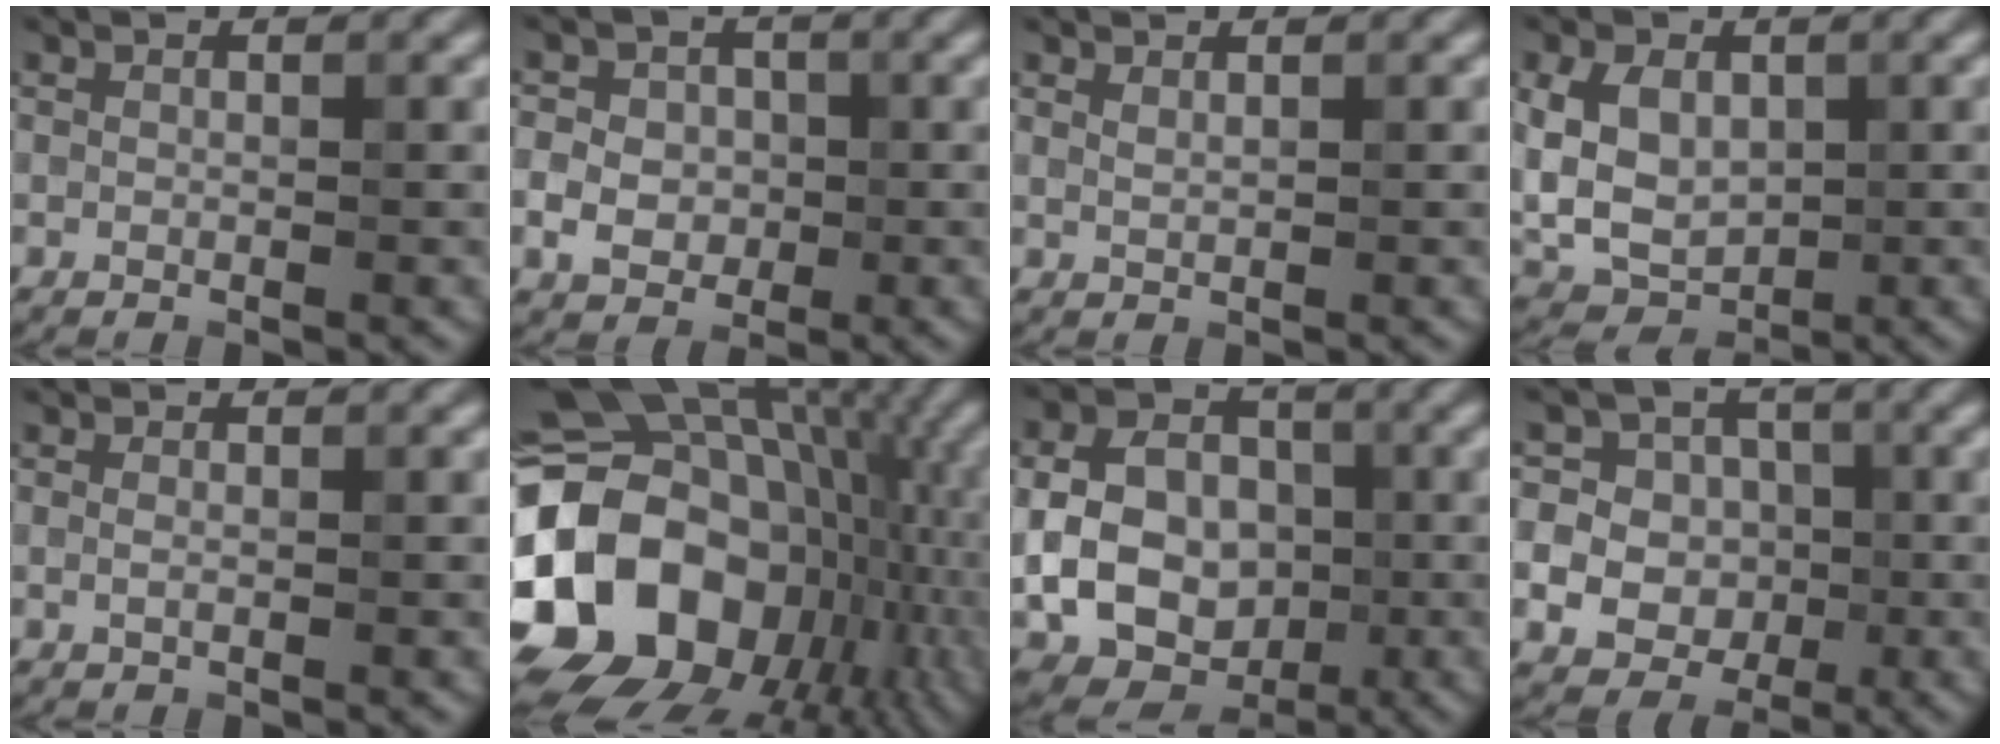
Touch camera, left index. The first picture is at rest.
{"total": 3.5, "force": [-0.6, 3.0, 1.7], "torque": [-0.023, 0.000, -0.016]}
{"total": 0.7, "force": [0.6, 0.2, 0.4], "torque": [-0.008, -0.002, 0.013]}
{"total": 6.6, "force": [1.0, 4.6, 4.6], "torque": [-0.091, 0.000, 0.014]}
{"total": 0.6, "force": [0.0, 0.2, 0.5], "torque": [-0.010, -0.001, 0.000]}
{"total": 19.6, "force": [-2.5, 15.7, 11.4], "torque": [-0.225, -0.005, -0.039]}
{"total": 10.1, "force": [-1.4, 7.6, 6.4], "torque": [-0.118, 0.001, -0.033]}
{"total": 10.3, "force": [-1.0, 9.7, 3.4], "torque": [-0.076, 0.022, -0.040]}